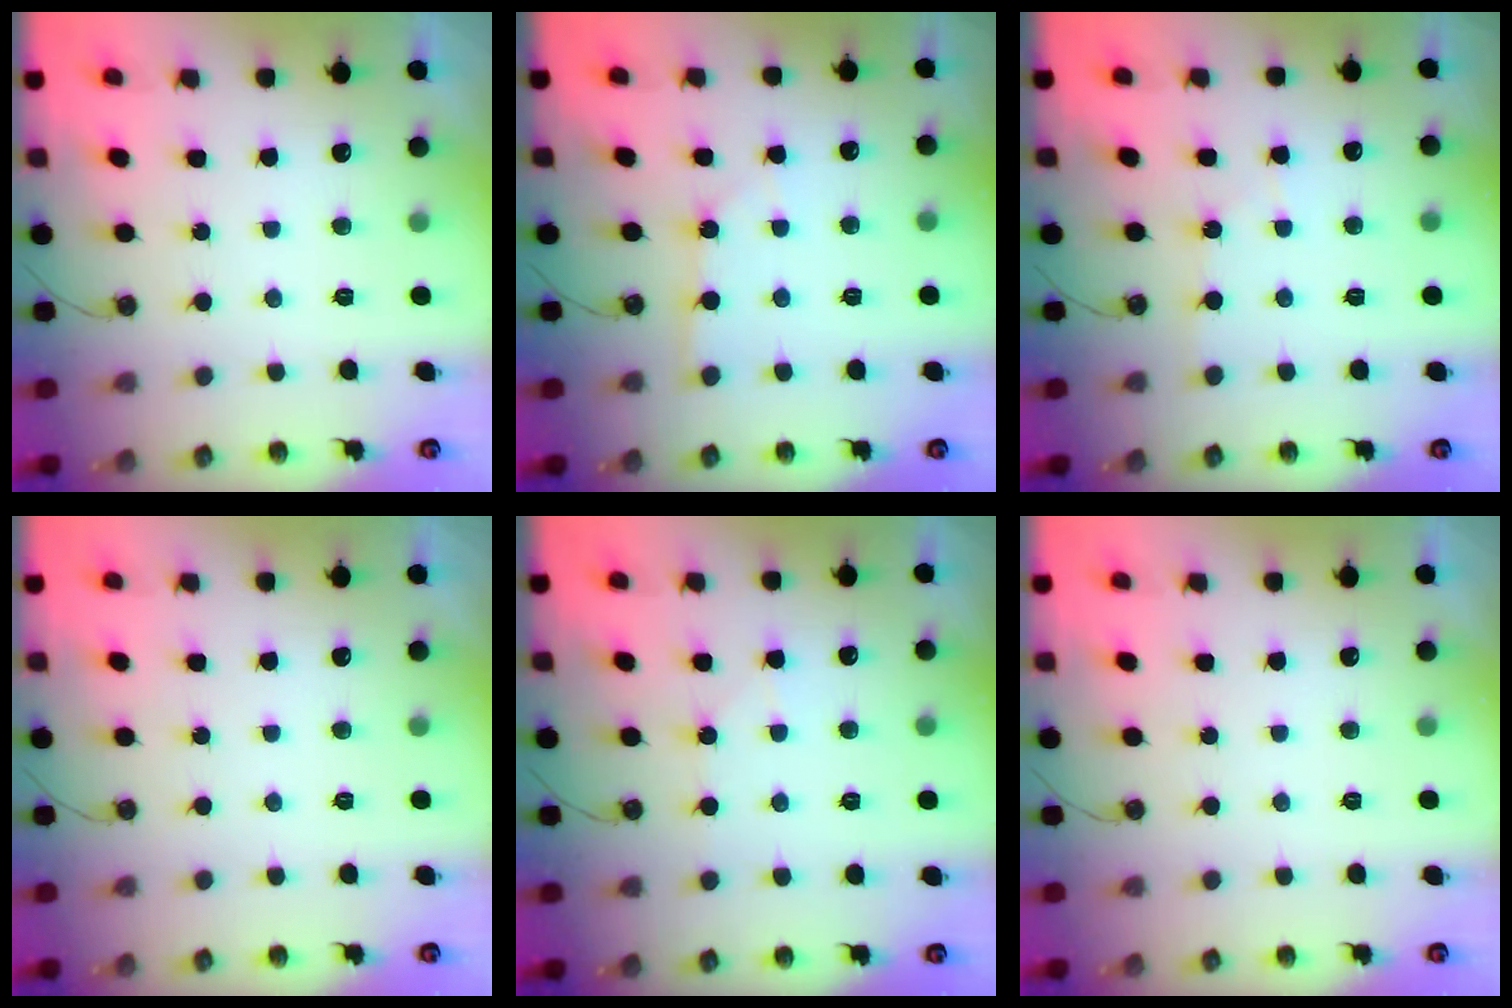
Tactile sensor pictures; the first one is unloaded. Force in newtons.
{"total": 2.2, "press": 2.2, "slide": 0.3}
{"total": 3.3, "press": 3.2, "slide": 0.5}
{"total": 0.0}
{"total": 3.1, "press": 3.1, "slide": 0.5}
{"total": 0.0}